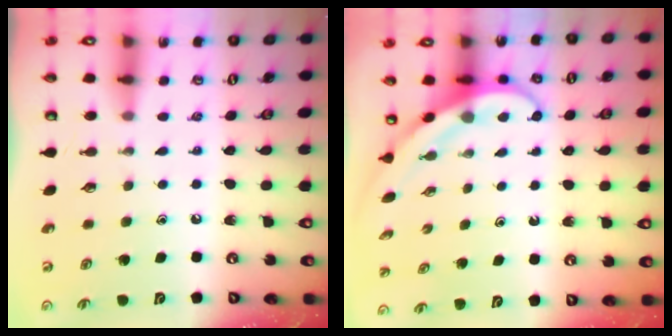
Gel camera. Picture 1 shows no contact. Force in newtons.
{"total": 3.9, "press": 3.9, "slide": 0.3}